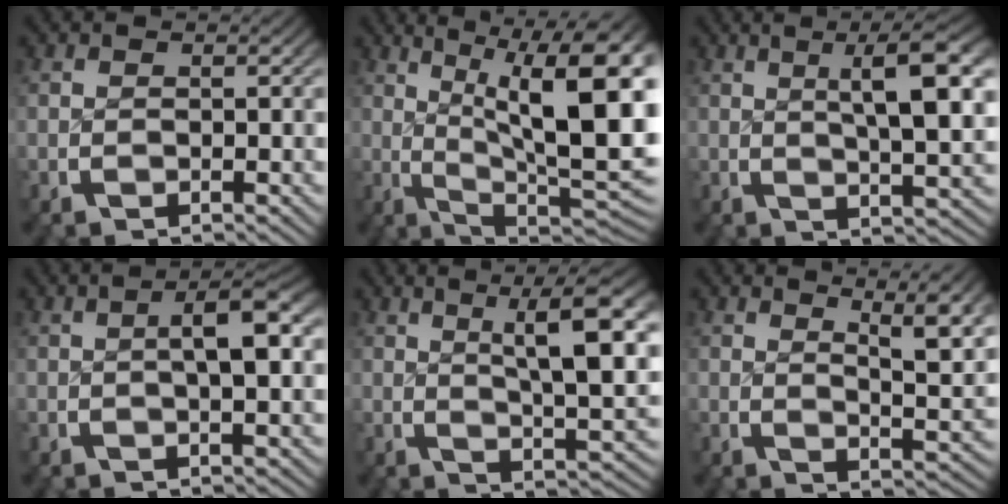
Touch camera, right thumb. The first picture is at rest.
{"total": 14.2, "force": [1.9, 7.8, 11.7], "torque": [-0.165, -0.032, 0.043]}
{"total": 7.7, "force": [2.3, 2.3, 7.0], "torque": [-0.092, 0.011, 0.036]}
{"total": 4.6, "force": [0.6, 1.5, 4.3], "torque": [-0.066, 0.010, 0.006]}
{"total": 9.2, "force": [2.4, 3.5, 8.2], "torque": [-0.107, -0.001, 0.038]}
{"total": 6.0, "force": [2.4, 2.1, 5.0], "torque": [-0.057, -0.009, 0.039]}